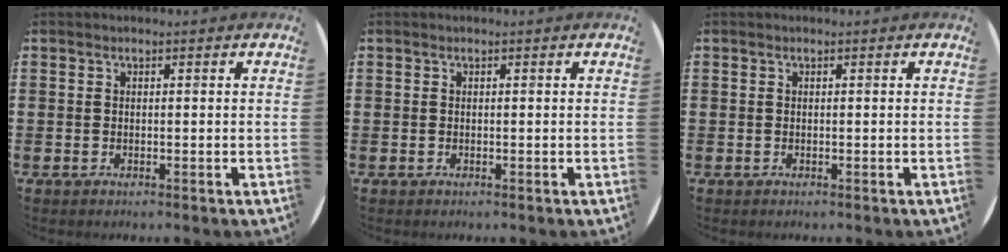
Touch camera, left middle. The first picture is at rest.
{"total": 0.0}
{"total": 0.0}